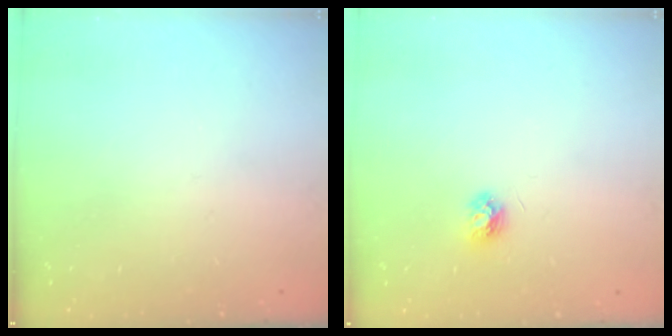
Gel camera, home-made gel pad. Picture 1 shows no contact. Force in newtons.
{"total": 4.2, "press": 4.2, "slide": 0.3}